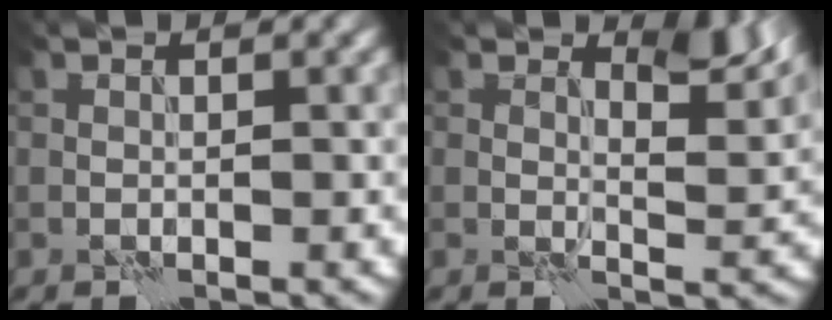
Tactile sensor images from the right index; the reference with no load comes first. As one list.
[{"total": 3.2, "force": [2.1, 1.2, 2.2], "torque": [-0.033, -0.009, 0.029]}]